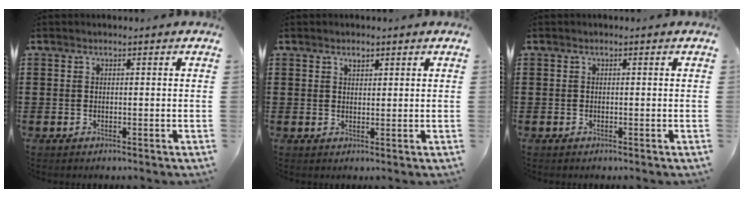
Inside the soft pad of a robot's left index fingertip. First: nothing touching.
{"total": 1.2, "force": [0.9, 0.6, 0.6], "torque": [-0.014, 0.003, 0.016]}
{"total": 0.0}